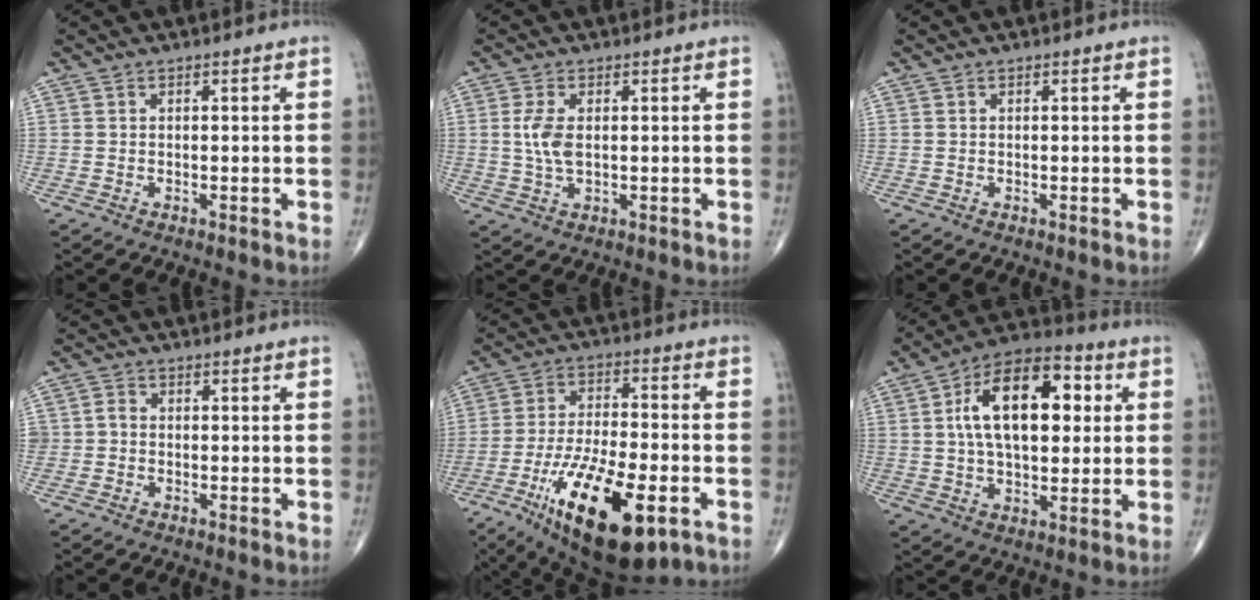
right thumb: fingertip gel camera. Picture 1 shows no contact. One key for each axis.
{"total": 4.7, "fx": 0.5, "fy": 2.3, "fz": 4.1, "tx": -0.094, "ty": -0.002, "tz": 0.012}
{"total": 0.0}
{"total": 1.8, "fx": -0.5, "fy": 1.6, "fz": 0.8, "tx": -0.003, "ty": 0.006, "tz": -0.013}
{"total": 21.6, "fx": -9.3, "fy": 7.9, "fz": 17.8, "tx": -0.319, "ty": 0.016, "tz": -0.145}
{"total": 18.4, "fx": 3.7, "fy": 10.1, "fz": 15.0, "tx": -0.219, "ty": 0.018, "tz": 0.054}